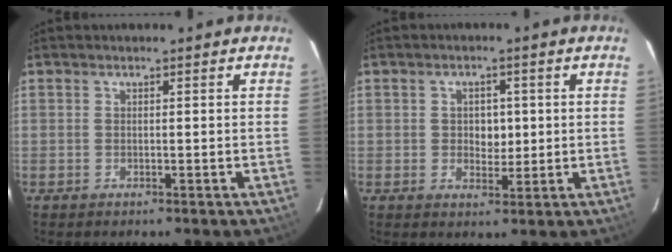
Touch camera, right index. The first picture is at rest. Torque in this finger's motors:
{"motor_torque": [0.02, 0.18, 0.04, 0.01]}